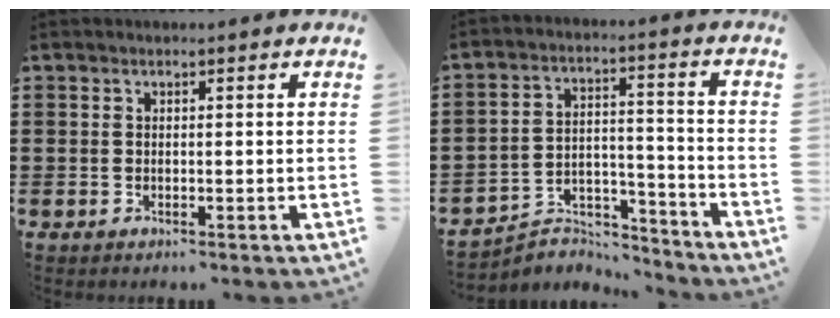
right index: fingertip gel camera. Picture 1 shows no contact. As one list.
[{"total": 4.8, "force": [-4.5, 1.6, 0.6], "torque": [-0.013, 0.009, -0.091]}]